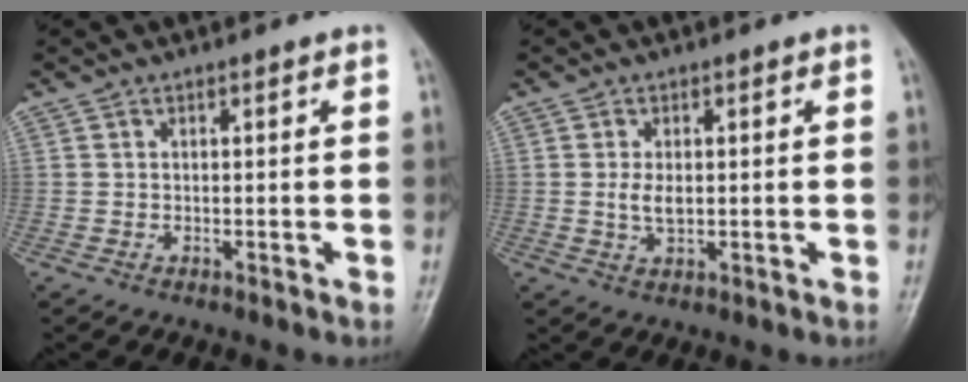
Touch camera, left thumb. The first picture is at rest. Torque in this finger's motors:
{"motor_torque": [-0.02, 0.28, 0.25, 0.29, 0.02]}